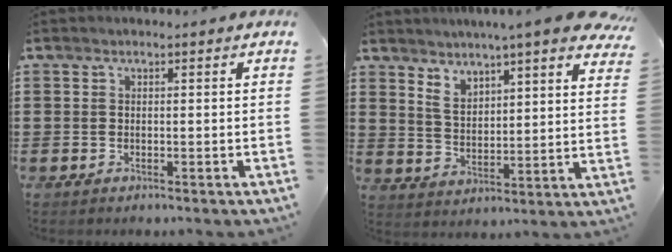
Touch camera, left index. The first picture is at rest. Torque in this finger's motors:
{"motor_torque": [2.14, 0.00, 1.05, 0.21]}